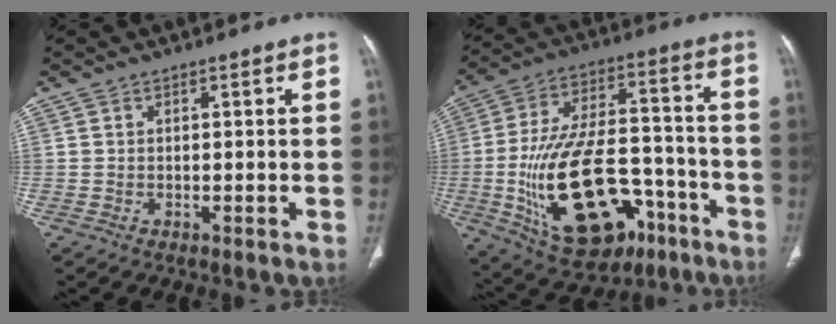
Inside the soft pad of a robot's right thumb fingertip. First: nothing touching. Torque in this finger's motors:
{"motor_torque": [3.10, 1.91, 2.45, -0.32, 0.77]}